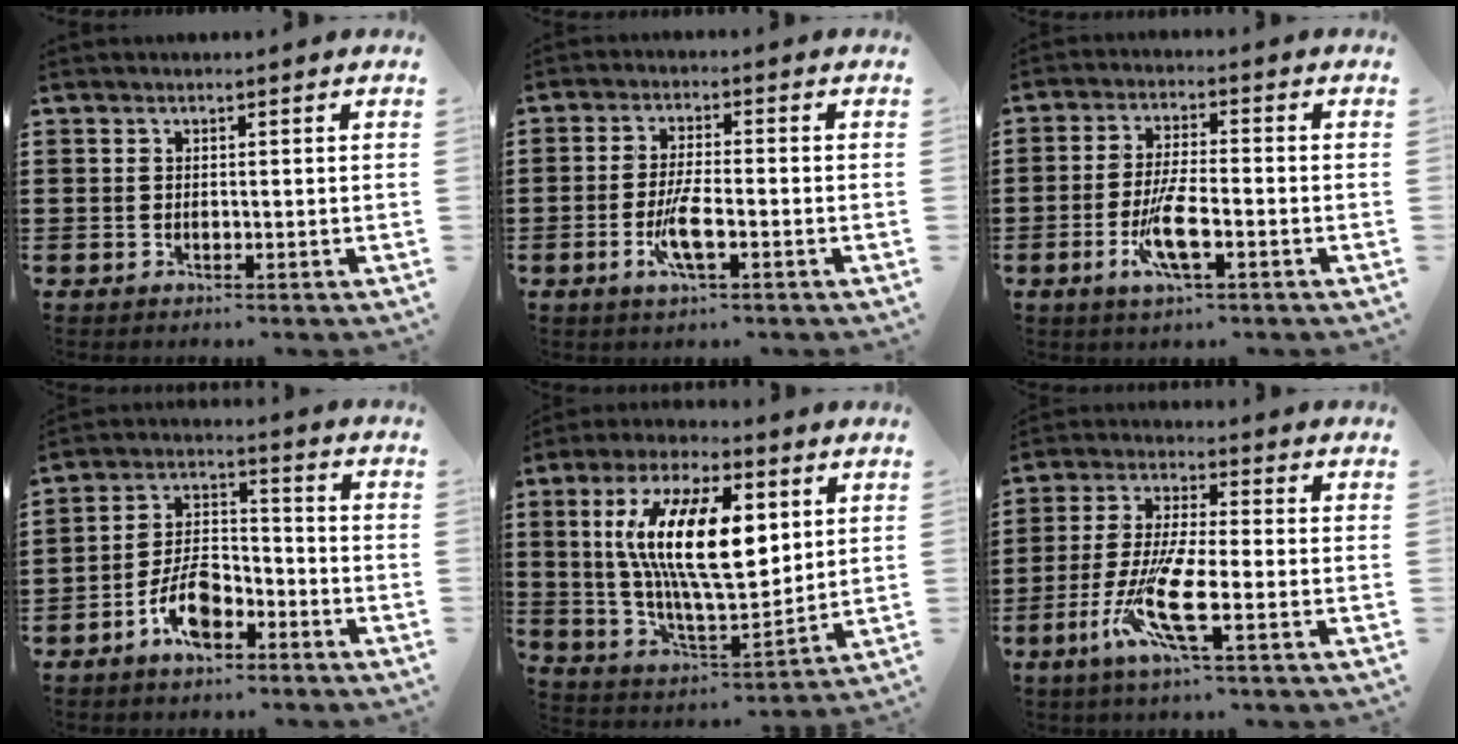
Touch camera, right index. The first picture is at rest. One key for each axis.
{"total": 5.3, "fx": -2.0, "fy": 1.1, "fz": 4.8, "tx": -0.100, "ty": -0.010, "tz": -0.038}
{"total": 7.2, "fx": -2.8, "fy": 1.6, "fz": 6.4, "tx": -0.143, "ty": -0.017, "tz": -0.056}
{"total": 8.1, "fx": -4.6, "fy": 4.1, "fz": 5.2, "tx": -0.110, "ty": 0.014, "tz": -0.085}
{"total": 16.6, "fx": 4.8, "fy": 6.3, "fz": 14.6, "tx": -0.286, "ty": 0.003, "tz": 0.084}
{"total": 10.4, "fx": -4.0, "fy": 2.3, "fz": 9.4, "tx": -0.214, "ty": -0.018, "tz": -0.080}